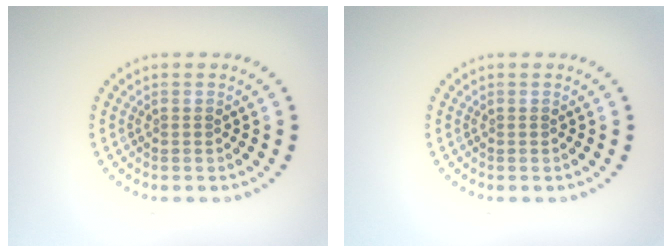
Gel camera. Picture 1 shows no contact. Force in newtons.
{"total": 0.0}